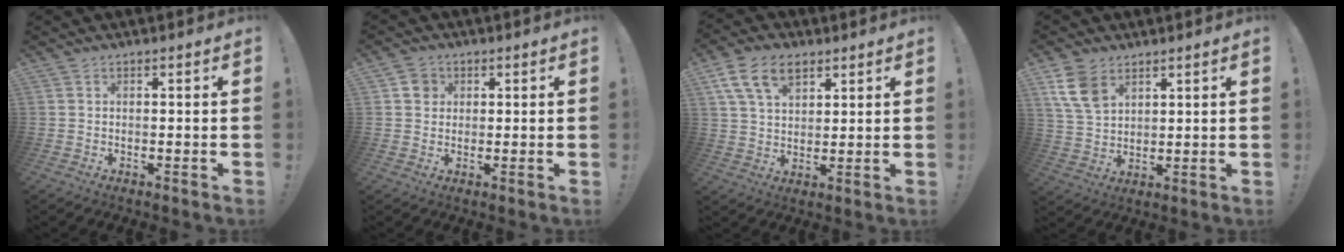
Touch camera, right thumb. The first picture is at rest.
{"total": 4.2, "force": [1.2, 3.8, 1.2], "torque": [-0.010, 0.004, 0.021]}
{"total": 12.1, "force": [6.4, 7.5, 7.0], "torque": [-0.115, -0.012, 0.122]}
{"total": 9.8, "force": [5.5, 6.3, 5.2], "torque": [-0.098, -0.019, 0.109]}